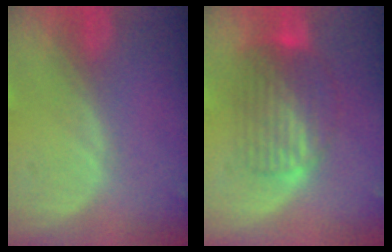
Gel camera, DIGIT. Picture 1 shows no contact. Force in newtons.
{"total": 8.0, "press": 7.1, "slide": 3.7}